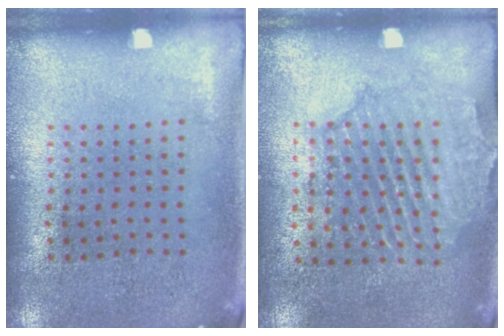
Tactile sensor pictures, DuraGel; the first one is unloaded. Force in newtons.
{"total": 1.8, "press": 1.8, "slide": 0.3}